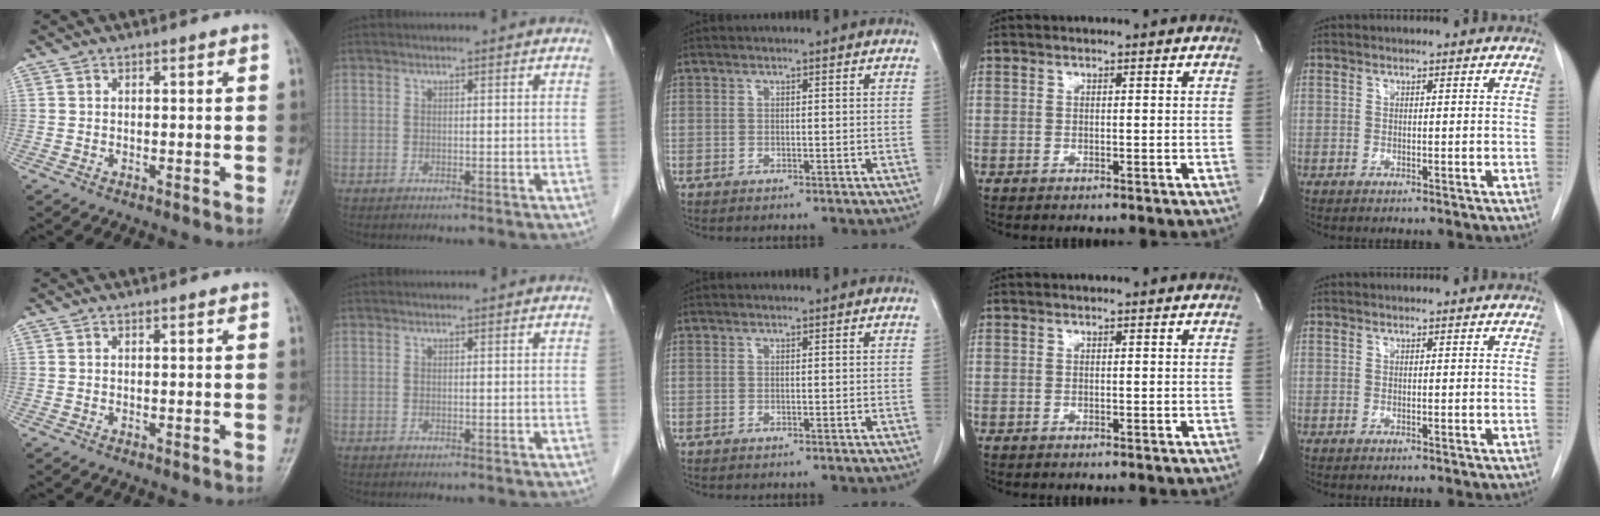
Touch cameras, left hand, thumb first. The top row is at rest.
{}